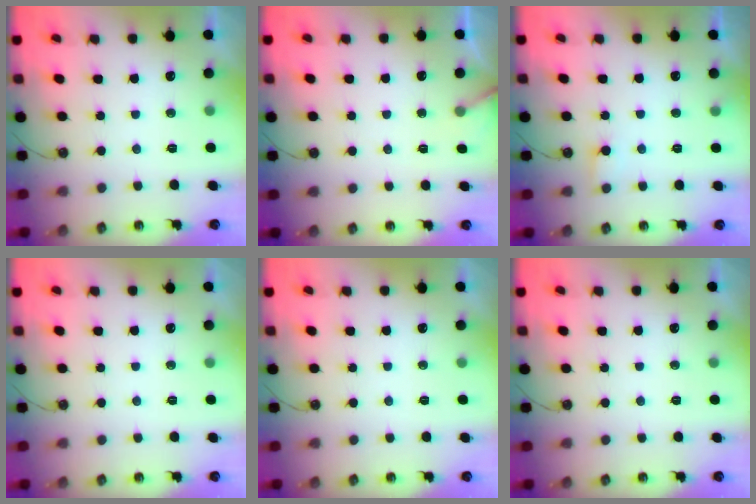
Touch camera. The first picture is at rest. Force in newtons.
{"total": 4.8, "press": 4.8, "slide": 0.3}
{"total": 5.1, "press": 5.0, "slide": 0.4}
{"total": 0.0}
{"total": 0.0}
{"total": 0.0}